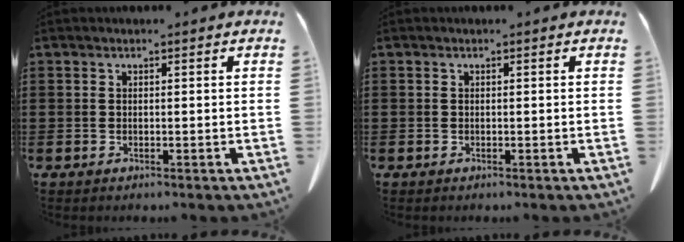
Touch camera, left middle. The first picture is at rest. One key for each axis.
{"total": 0.0}